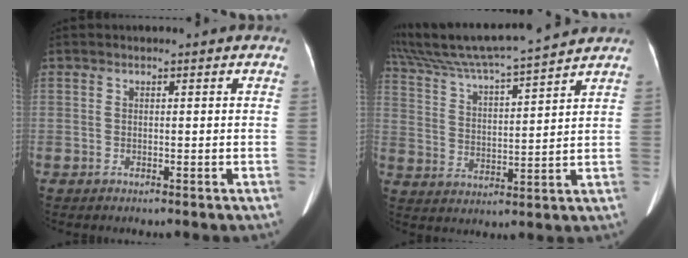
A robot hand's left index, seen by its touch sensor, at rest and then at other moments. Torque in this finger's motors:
{"motor_torque": [0.68, -1.46, 0.02, 0.04]}